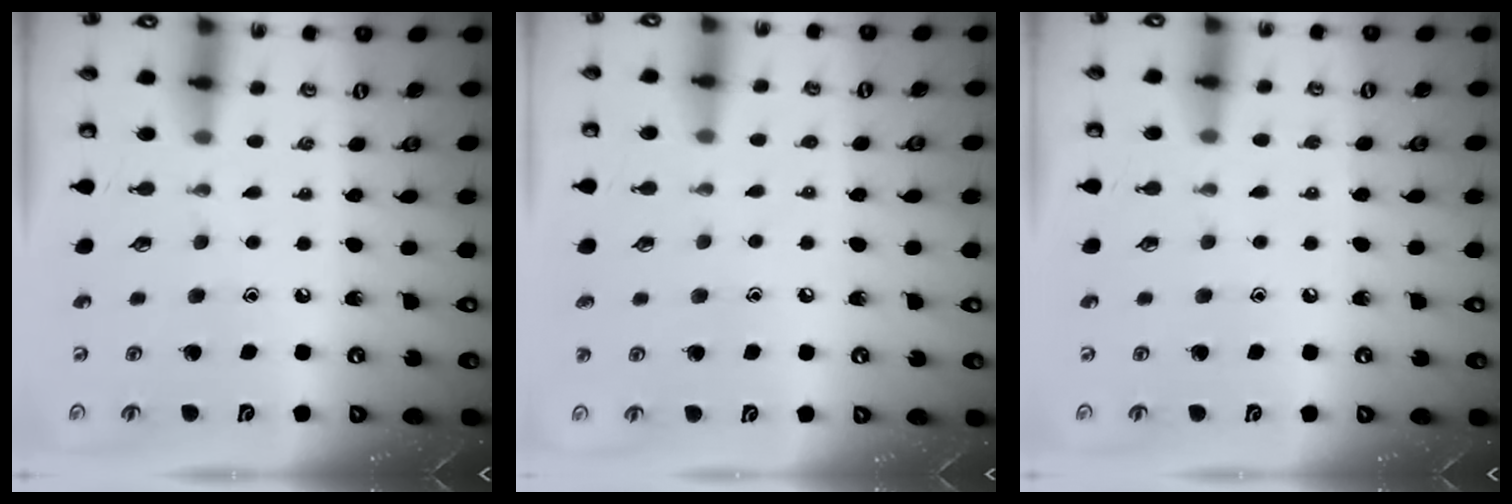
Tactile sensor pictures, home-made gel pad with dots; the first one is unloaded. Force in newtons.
{"total": 4.1, "press": 4.1, "slide": 0.4}
{"total": 4.1, "press": 4.1, "slide": 0.4}